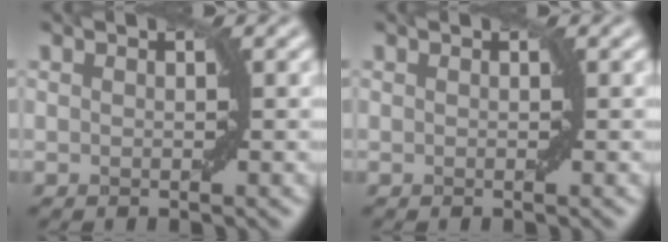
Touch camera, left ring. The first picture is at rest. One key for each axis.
{"total": 0.0}